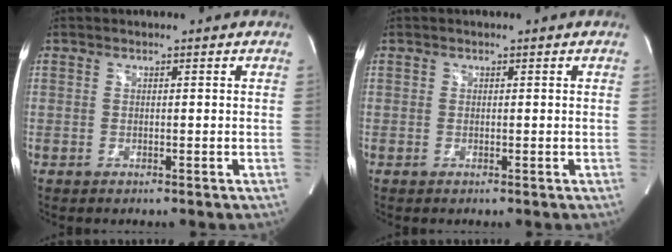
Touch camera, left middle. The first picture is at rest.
{"total": 0.0}